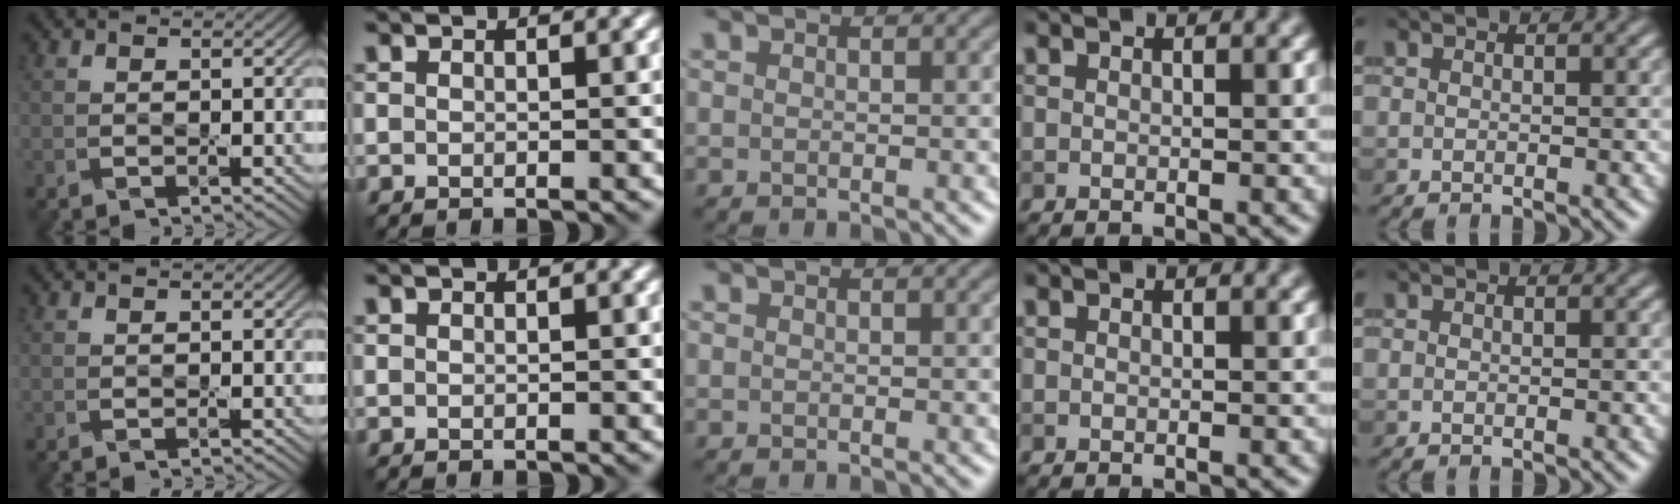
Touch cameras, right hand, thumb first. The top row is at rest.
{}